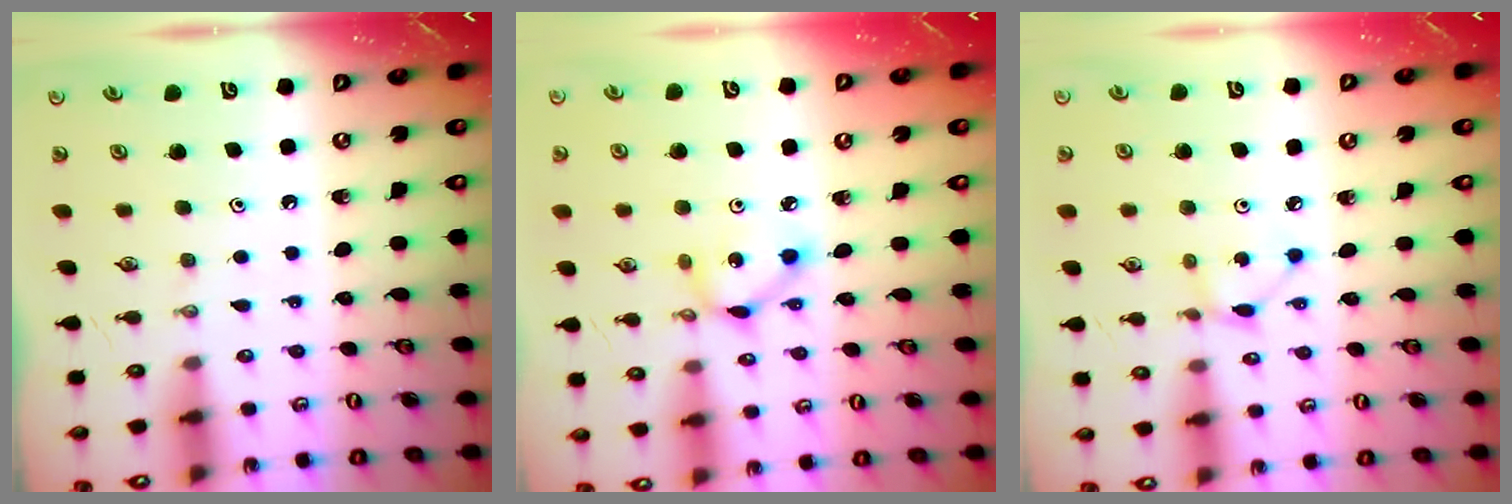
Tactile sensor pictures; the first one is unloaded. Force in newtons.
{"total": 5.5, "press": 5.5, "slide": 0.3}
{"total": 2.2, "press": 2.2, "slide": 0.1}